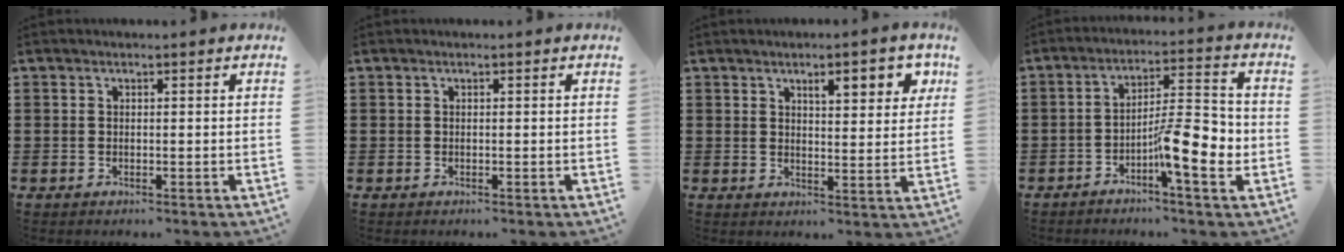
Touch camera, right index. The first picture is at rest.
{"total": 0.0}
{"total": 5.4, "force": [2.8, 1.7, 4.3], "torque": [-0.059, -0.004, 0.040]}
{"total": 9.7, "force": [-3.5, 1.9, 8.8], "torque": [-0.143, -0.001, -0.062]}